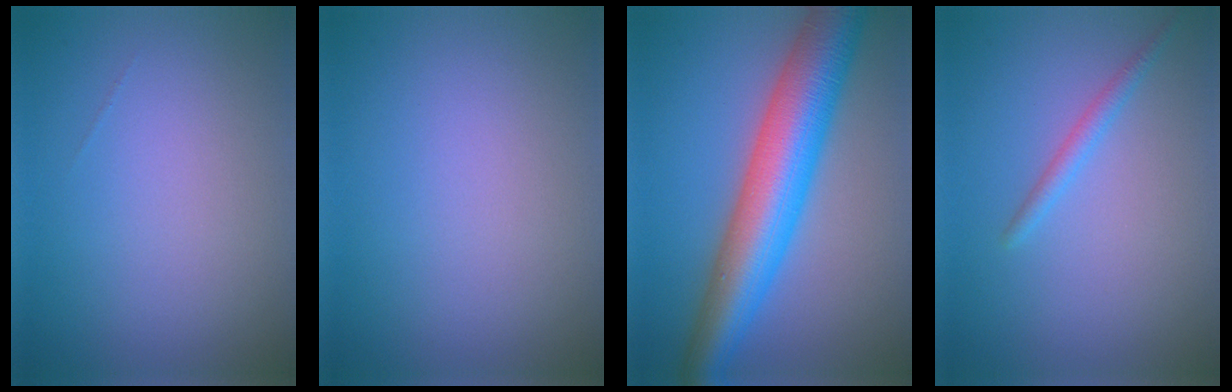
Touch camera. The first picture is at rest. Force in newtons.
{"total": 0.0}
{"total": 10.2, "press": 10.2, "slide": 0.3}
{"total": 1.5, "press": 1.5, "slide": 0.0}